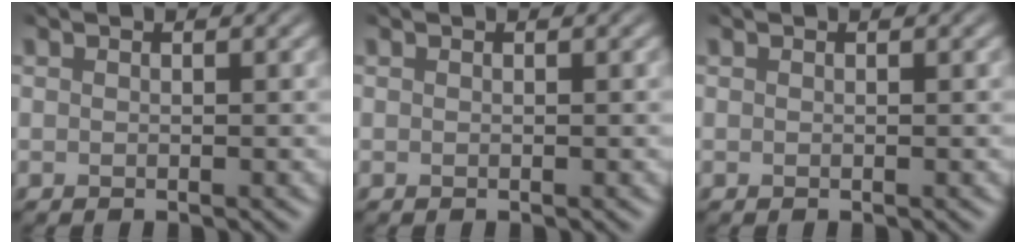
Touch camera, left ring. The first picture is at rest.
{"total": 0.0}
{"total": 0.0}